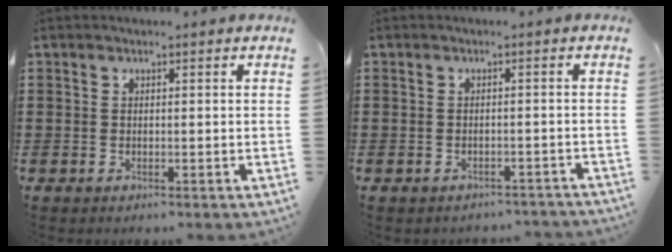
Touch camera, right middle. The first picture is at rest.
{"total": 1.3, "force": [-1.3, 0.2, 0.1], "torque": [-0.008, 0.000, -0.028]}